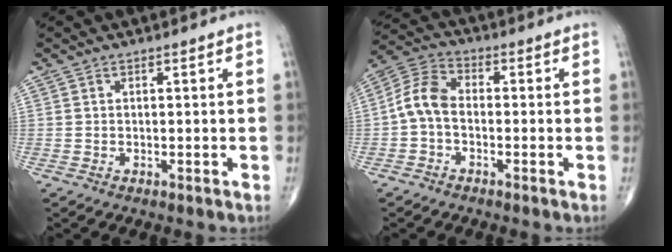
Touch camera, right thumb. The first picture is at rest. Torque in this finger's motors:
{"motor_torque": [1.23, 1.00, 0.93, -0.14, 0.08]}